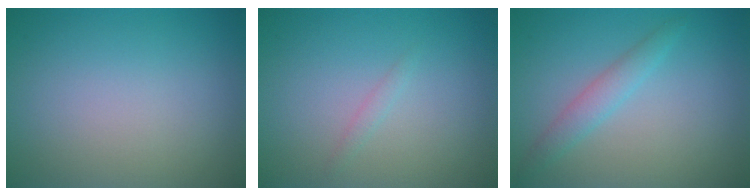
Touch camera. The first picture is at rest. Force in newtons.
{"total": 0.6, "press": 0.6, "slide": 0.0}
{"total": 1.9, "press": 1.9, "slide": 0.1}